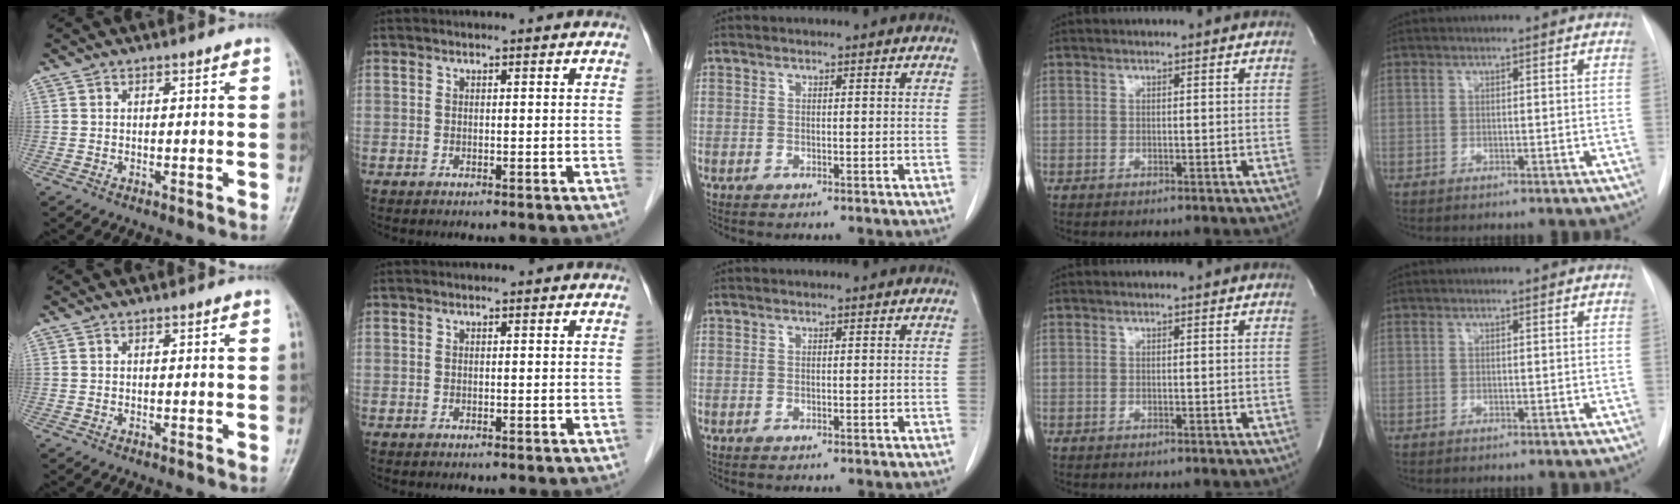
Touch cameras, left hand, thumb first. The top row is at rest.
{}